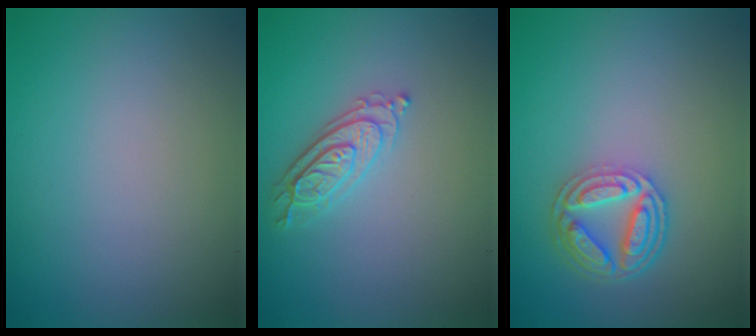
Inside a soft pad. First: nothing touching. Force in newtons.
{"total": 2.4, "press": 2.3, "slide": 0.7}
{"total": 4.7, "press": 3.7, "slide": 3.0}